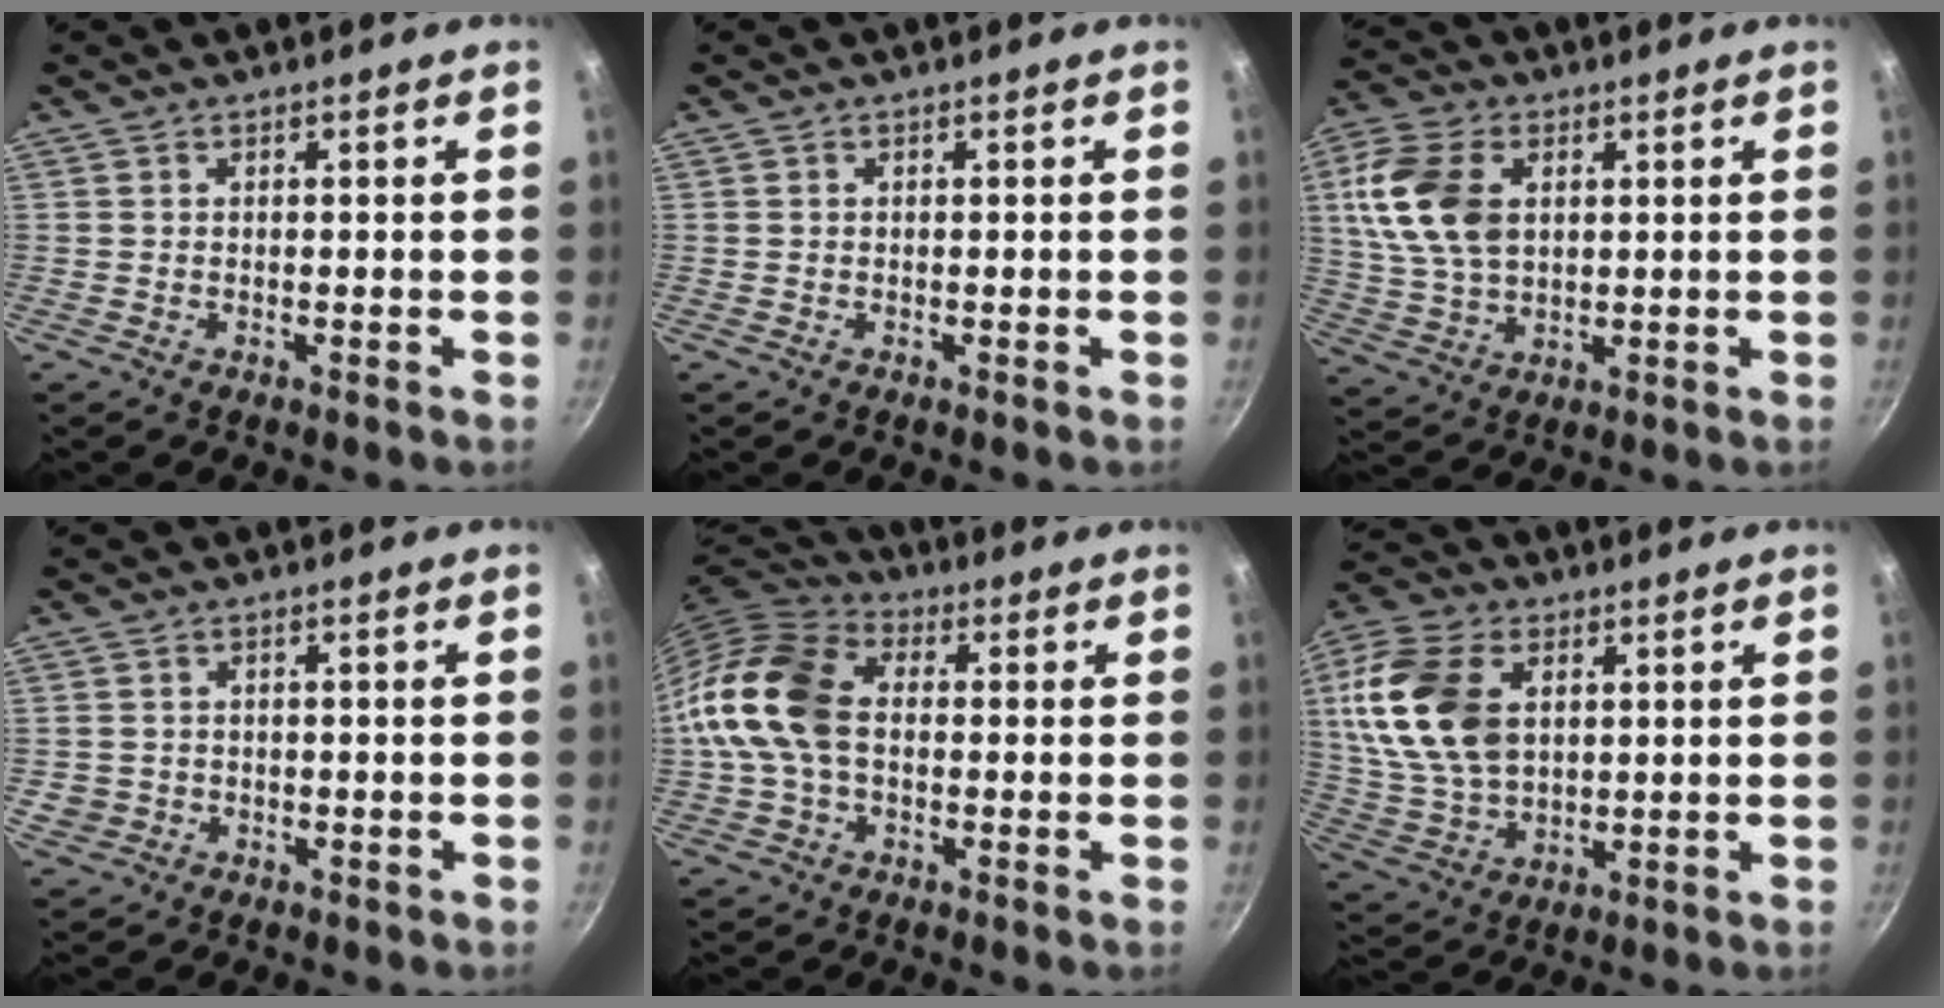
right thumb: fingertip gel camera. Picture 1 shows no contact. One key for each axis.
{"total": 0.0}
{"total": 13.9, "fx": 3.2, "fy": 9.1, "fz": 9.9, "tx": -0.182, "ty": -0.002, "tz": 0.061}
{"total": 2.9, "fx": -0.7, "fy": 2.6, "fz": 0.9, "tx": -0.012, "ty": 0.011, "tz": -0.003}
{"total": 14.7, "fx": -0.4, "fy": 10.1, "fz": 10.6, "tx": -0.188, "ty": 0.034, "tz": -0.026}
{"total": 18.6, "fx": 4.0, "fy": 12.3, "fz": 13.4, "tx": -0.256, "ty": -0.002, "tz": 0.082}